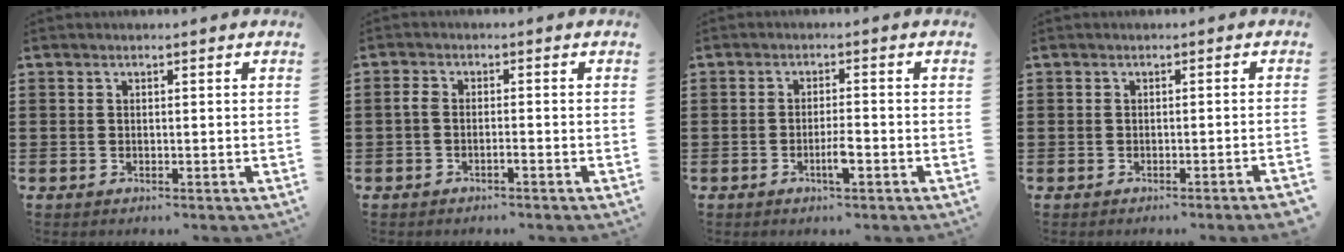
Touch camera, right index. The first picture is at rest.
{"total": 1.6, "force": [-1.1, 0.2, 1.1], "torque": [-0.031, -0.004, -0.024]}
{"total": 3.1, "force": [-1.4, 0.5, 2.7], "torque": [-0.055, 0.000, -0.028]}
{"total": 1.2, "force": [-0.9, -0.3, 0.7], "torque": [-0.013, -0.003, -0.017]}